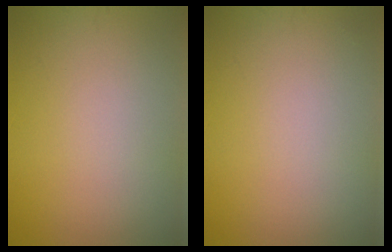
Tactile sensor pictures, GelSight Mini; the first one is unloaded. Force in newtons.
{"total": 0.0}